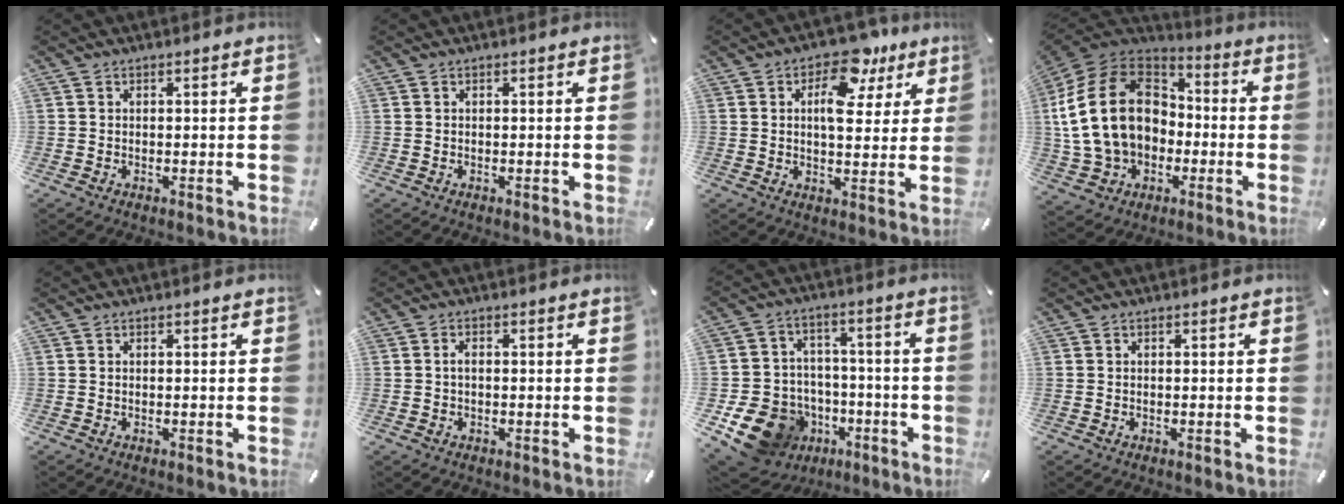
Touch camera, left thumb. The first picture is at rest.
{"total": 0.0}
{"total": 12.1, "force": [5.6, 6.9, 8.3], "torque": [-0.105, -0.026, 0.091]}
{"total": 21.7, "force": [-0.6, 16.9, 13.5], "torque": [-0.288, 0.022, -0.009]}
{"total": 0.0}
{"total": 1.7, "force": [-0.2, 1.0, 1.4], "torque": [-0.028, 0.003, -0.005]}
{"total": 15.1, "force": [-6.8, 12.2, 5.6], "torque": [-0.092, 0.041, -0.104]}
{"total": 0.0}